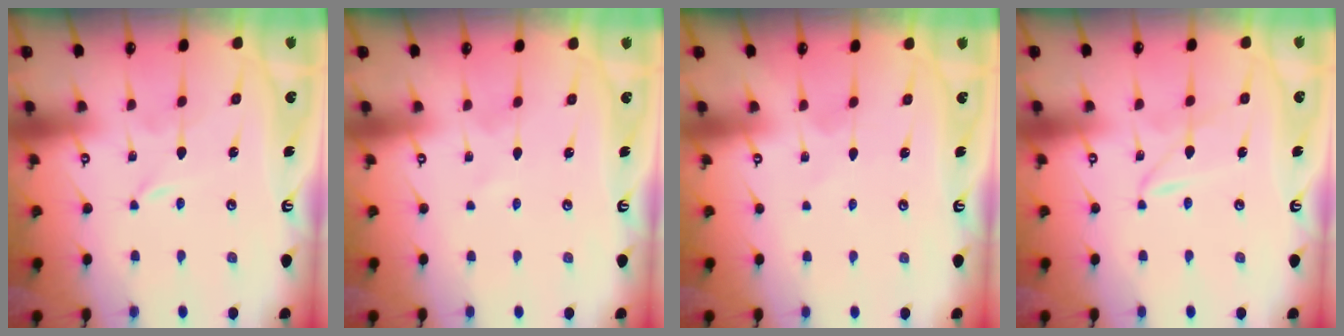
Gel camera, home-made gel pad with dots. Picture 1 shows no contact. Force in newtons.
{"total": 0.0}
{"total": 1.4, "press": 1.4, "slide": 0.2}
{"total": 2.3, "press": 2.3, "slide": 0.3}